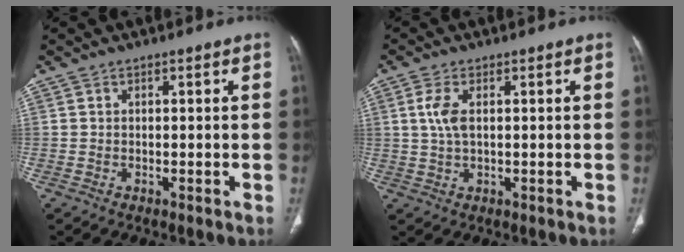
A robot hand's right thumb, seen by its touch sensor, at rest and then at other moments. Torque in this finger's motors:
{"motor_torque": [-0.73, 0.31, 0.26, 0.71, -0.04]}